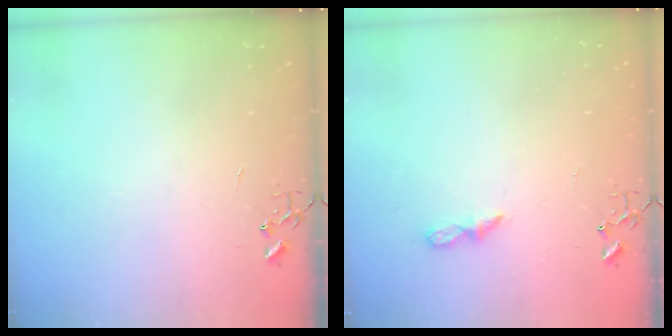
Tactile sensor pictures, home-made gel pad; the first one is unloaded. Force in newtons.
{"total": 5.5, "press": 5.5, "slide": 0.5}